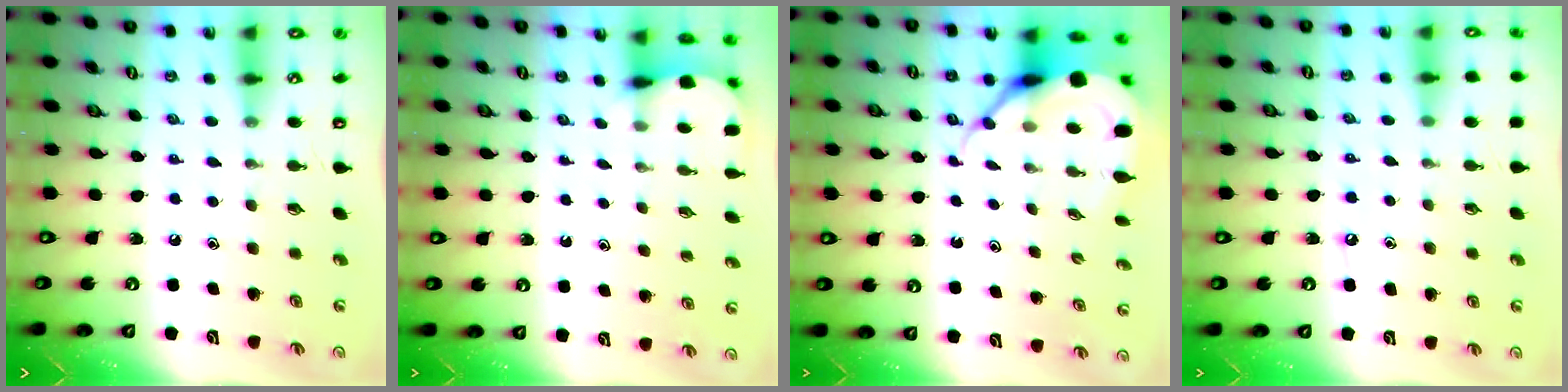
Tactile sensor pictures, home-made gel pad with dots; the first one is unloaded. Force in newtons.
{"total": 2.1, "press": 2.1, "slide": 0.1}
{"total": 9.4, "press": 9.4, "slide": 0.9}
{"total": 5.2, "press": 5.1, "slide": 0.6}